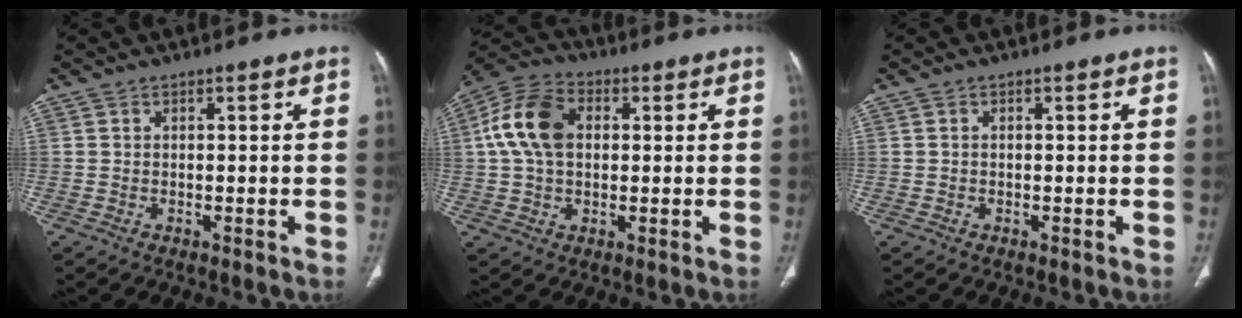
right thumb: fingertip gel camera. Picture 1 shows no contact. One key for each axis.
{"total": 12.1, "fx": 1.9, "fy": 8.2, "fz": 8.8, "tx": -0.168, "ty": 0.023, "tz": 0.027}
{"total": 0.0}